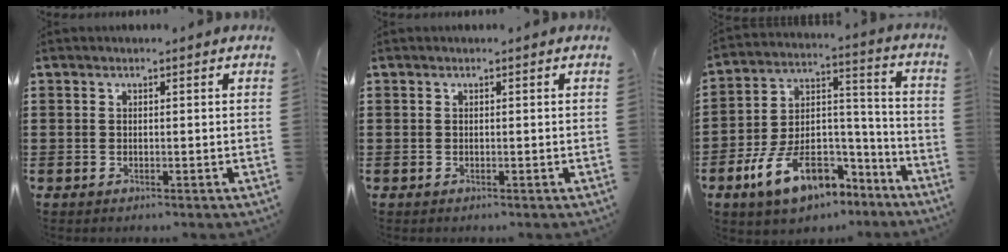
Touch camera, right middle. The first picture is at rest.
{"total": 0.0}
{"total": 11.1, "force": [-6.7, 5.9, 6.7], "torque": [-0.136, 0.028, -0.121]}